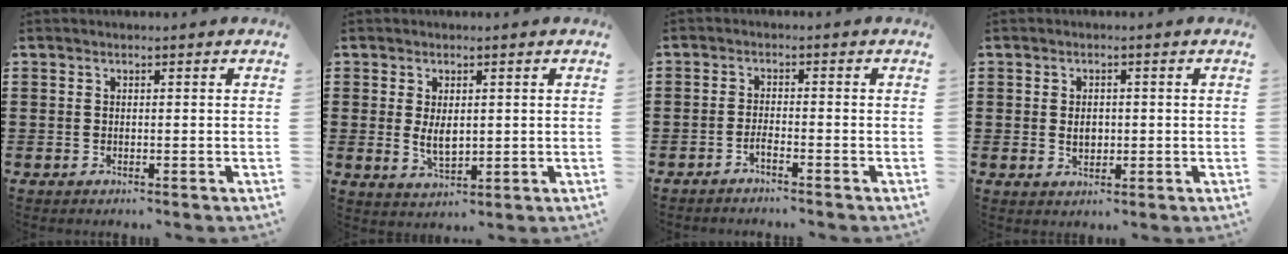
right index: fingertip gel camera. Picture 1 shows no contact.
{"total": 3.6, "force": [0.3, 1.9, 3.0], "torque": [-0.053, 0.002, 0.006]}
{"total": 1.6, "force": [-1.4, -0.1, 0.8], "torque": [-0.016, -0.003, -0.025]}
{"total": 2.5, "force": [0.0, 1.7, 1.8], "torque": [-0.038, 0.006, -0.001]}